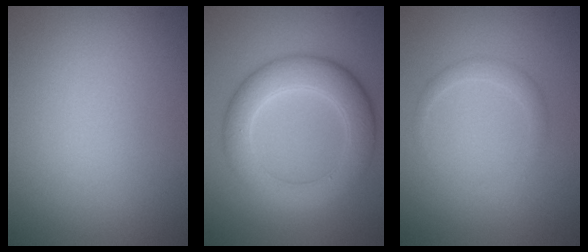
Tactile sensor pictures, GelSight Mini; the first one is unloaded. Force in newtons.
{"total": 6.1, "press": 6.1, "slide": 0.4}
{"total": 1.4, "press": 1.4, "slide": 0.1}